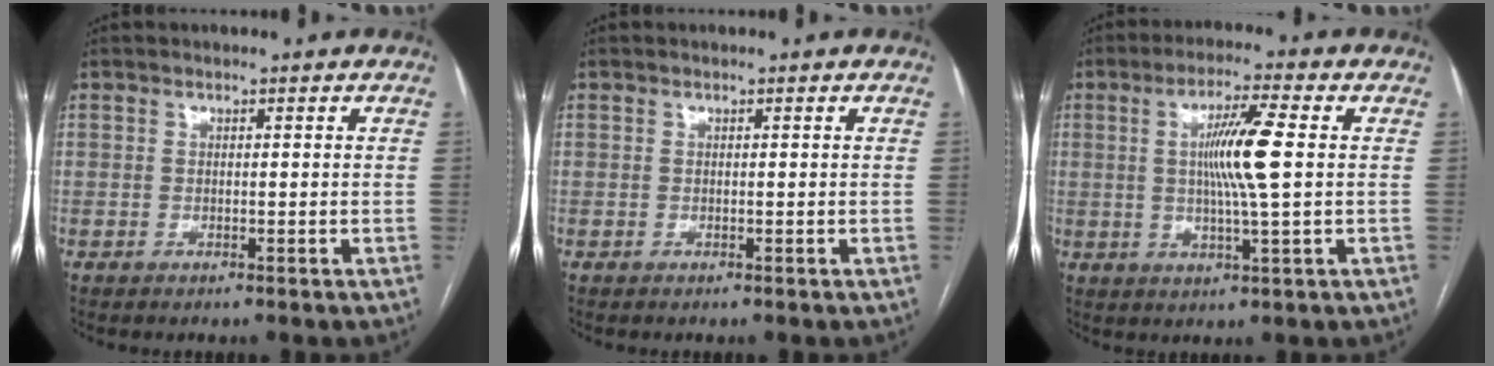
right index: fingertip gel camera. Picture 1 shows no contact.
{"total": 0.0}
{"total": 8.9, "force": [1.0, -0.2, 8.8], "torque": [-0.162, 0.000, 0.018]}